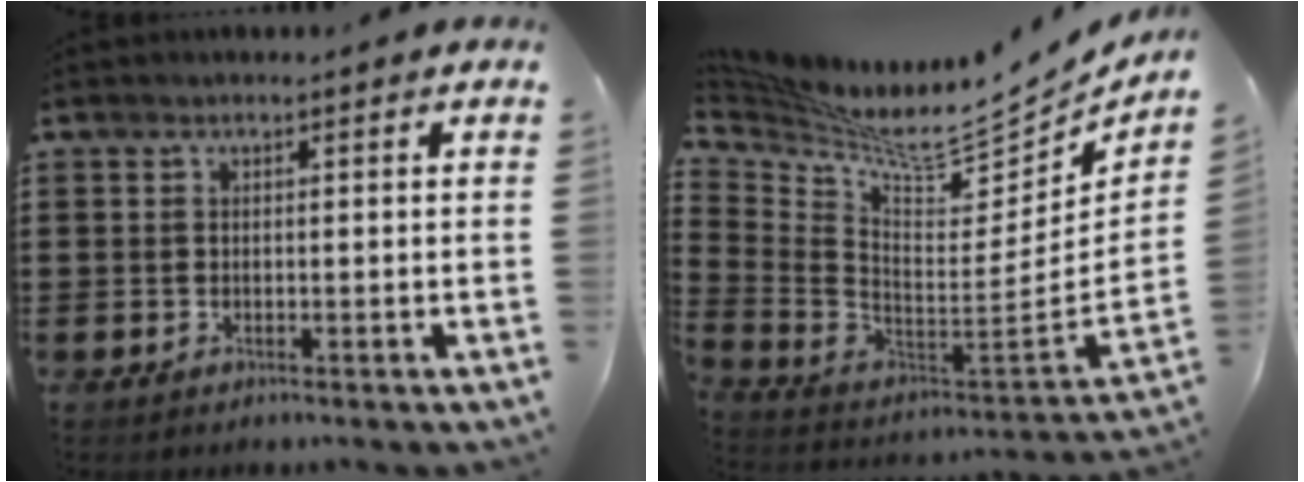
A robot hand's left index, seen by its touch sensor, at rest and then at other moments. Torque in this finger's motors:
{"motor_torque": [0.65, -1.49, -0.06, 0.03]}